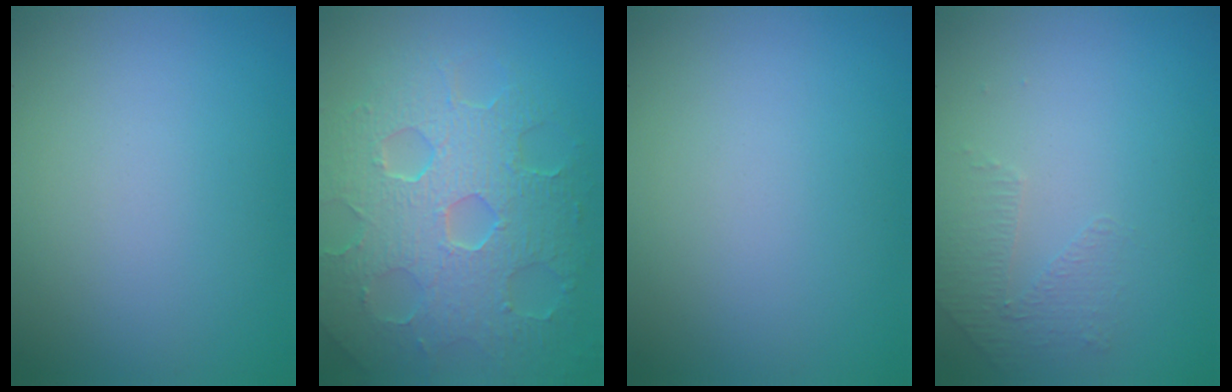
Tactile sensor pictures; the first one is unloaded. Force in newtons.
{"total": 9.0, "press": 6.0, "slide": 6.6}
{"total": 0.0}
{"total": 1.4, "press": 0.8, "slide": 1.1}